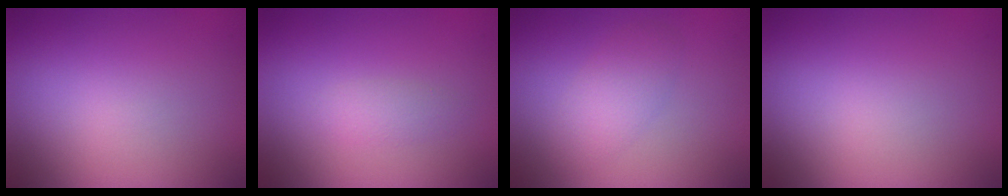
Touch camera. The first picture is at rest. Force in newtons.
{"total": 1.1, "press": 1.1, "slide": 0.1}
{"total": 2.4, "press": 2.4, "slide": 0.1}
{"total": 0.0}